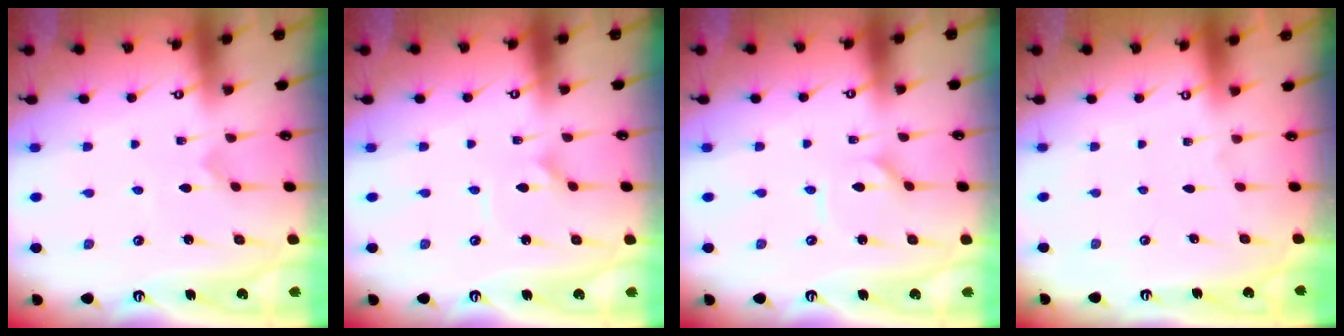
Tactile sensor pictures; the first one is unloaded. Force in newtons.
{"total": 1.6, "press": 1.6, "slide": 0.1}
{"total": 1.3, "press": 1.2, "slide": 0.1}
{"total": 0.0}